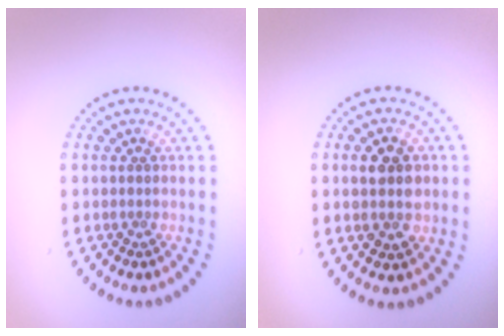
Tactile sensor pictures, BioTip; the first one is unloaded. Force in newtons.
{"total": 3.0, "press": 3.0, "slide": 0.3}